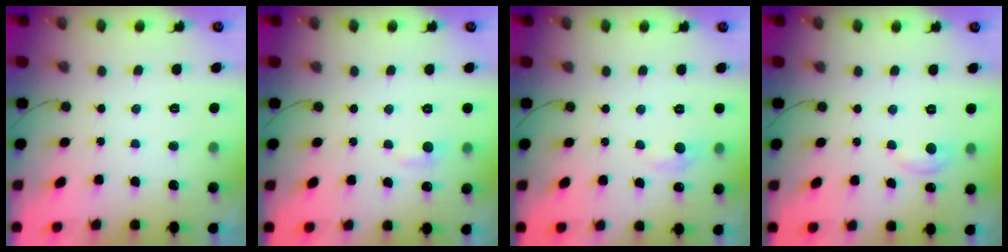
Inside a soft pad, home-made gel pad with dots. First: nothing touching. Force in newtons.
{"total": 5.3, "press": 5.2, "slide": 0.6}
{"total": 5.8, "press": 5.7, "slide": 0.8}
{"total": 5.6, "press": 5.6, "slide": 0.8}